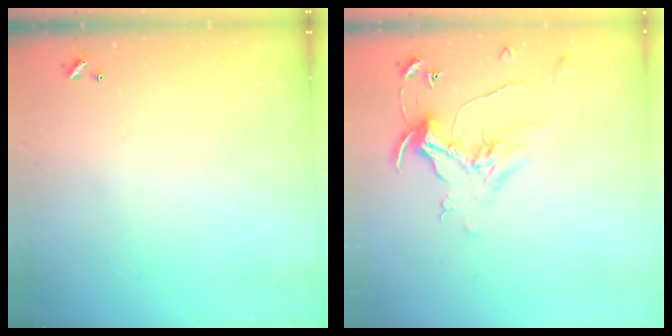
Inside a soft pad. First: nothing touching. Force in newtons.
{"total": 0.8, "press": 0.0, "slide": 0.8}